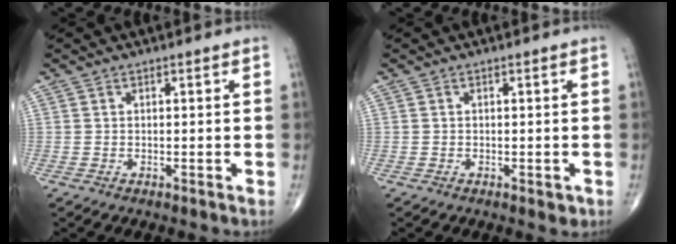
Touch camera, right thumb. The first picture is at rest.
{"total": 1.4, "force": [-0.5, 0.7, 1.1], "torque": [-0.010, -0.002, -0.005]}